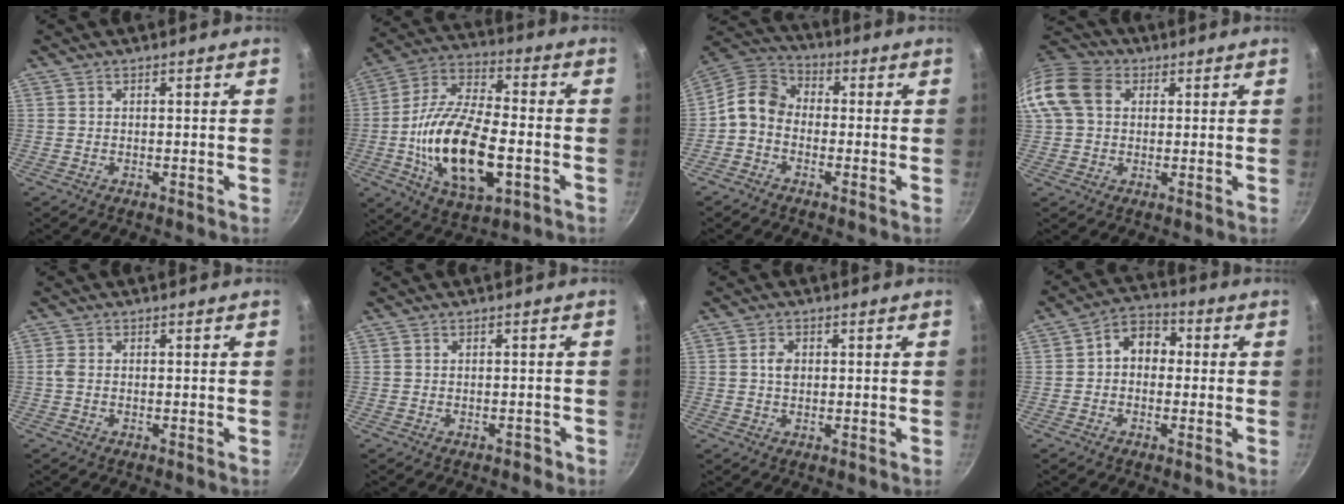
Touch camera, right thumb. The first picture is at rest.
{"total": 21.3, "force": [-4.6, 10.1, 18.2], "torque": [-0.332, 0.023, -0.087]}
{"total": 8.2, "force": [-1.8, 6.4, 4.8], "torque": [-0.080, 0.042, -0.058]}
{"total": 13.2, "force": [3.0, 10.2, 7.8], "torque": [-0.150, 0.023, 0.039]}
{"total": 1.3, "force": [-0.1, 0.8, 1.0], "torque": [-0.025, 0.003, -0.004]}
{"total": 1.1, "force": [-0.7, 0.8, 0.4], "torque": [0.007, 0.018, 0.001]}
{"total": 2.6, "force": [0.4, 1.9, 1.8], "torque": [-0.026, 0.003, 0.005]}
{"total": 7.2, "force": [0.4, 5.5, 4.5], "torque": [-0.032, 0.021, -0.012]}